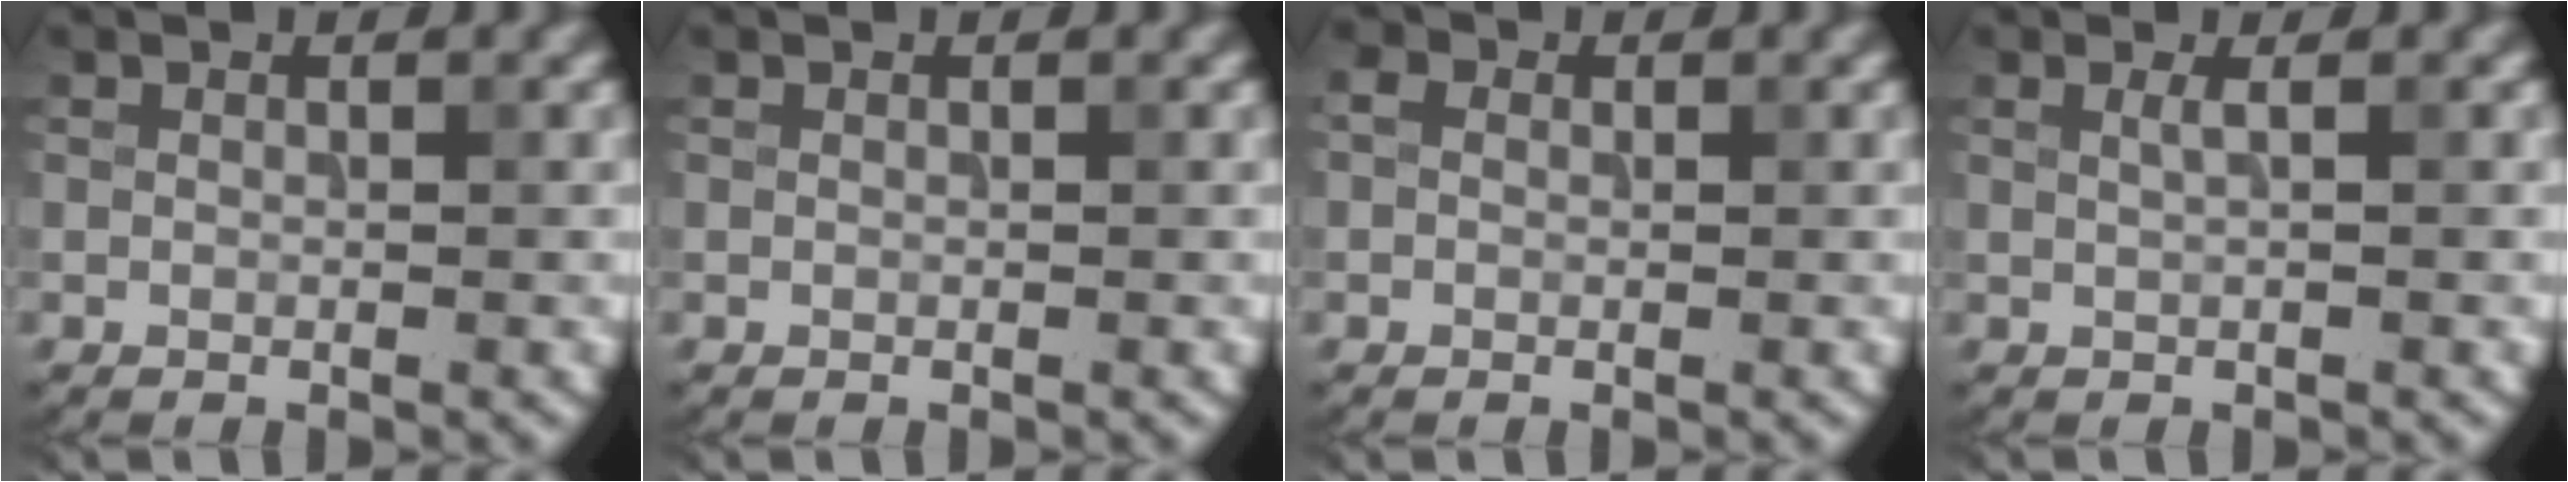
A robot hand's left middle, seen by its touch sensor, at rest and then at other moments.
{"total": 0.0}
{"total": 1.1, "force": [0.2, 1.0, 0.6], "torque": [-0.008, 0.000, -0.004]}
{"total": 1.2, "force": [0.4, 0.4, 1.0], "torque": [-0.013, 0.000, 0.002]}